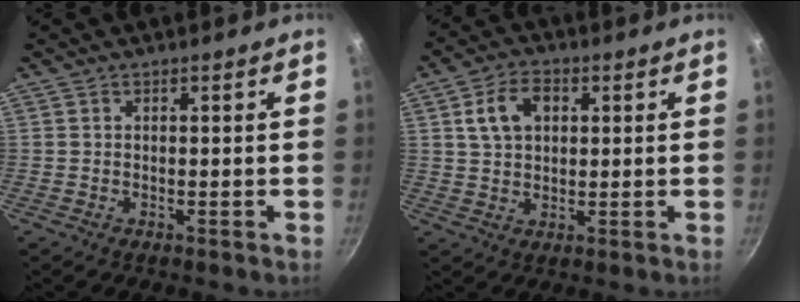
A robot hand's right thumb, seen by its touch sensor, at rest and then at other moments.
{"total": 7.8, "force": [2.2, 5.5, 5.1], "torque": [-0.076, 0.007, 0.036]}